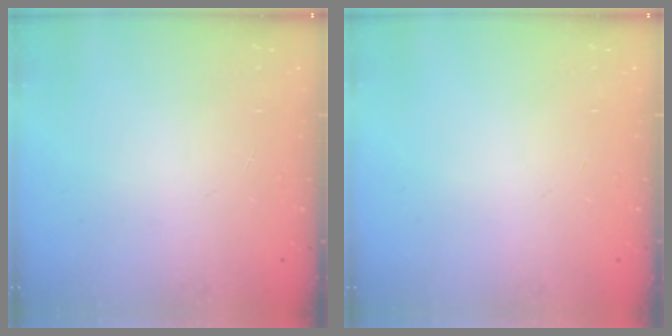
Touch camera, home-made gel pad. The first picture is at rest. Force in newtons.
{"total": 0.0}